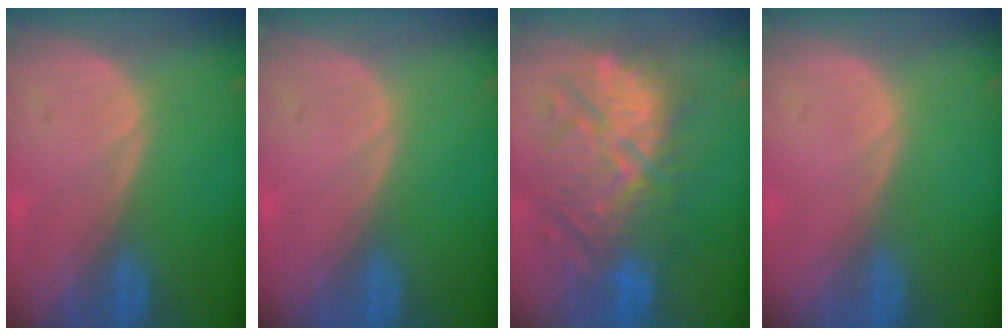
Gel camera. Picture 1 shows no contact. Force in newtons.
{"total": 0.0}
{"total": 11.5, "press": 11.3, "slide": 2.5}
{"total": 0.0}